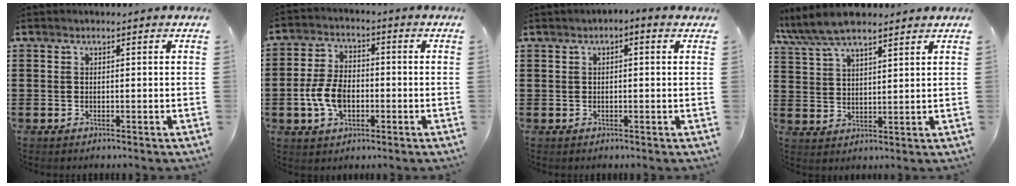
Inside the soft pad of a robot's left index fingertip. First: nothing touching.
{"total": 7.2, "force": [-1.9, 4.7, 5.1], "torque": [-0.126, 0.003, -0.042]}
{"total": 0.9, "force": [-0.2, 0.3, 0.8], "torque": [-0.015, -0.001, -0.004]}
{"total": 7.0, "force": [6.0, 1.8, 3.1], "torque": [-0.079, -0.011, 0.110]}